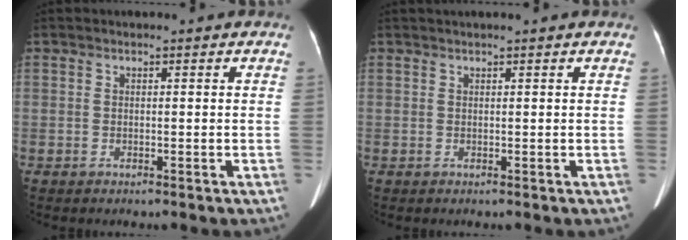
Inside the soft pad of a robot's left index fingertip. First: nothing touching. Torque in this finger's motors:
{"motor_torque": [-0.18, -0.04, -0.12, 0.00]}